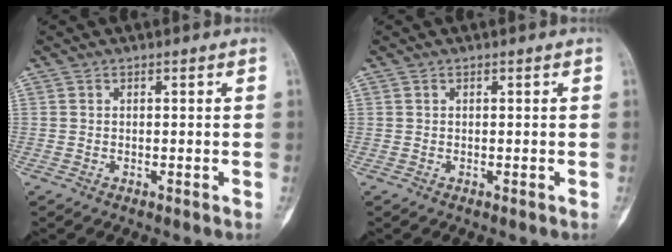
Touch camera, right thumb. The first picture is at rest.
{"total": 0.0}